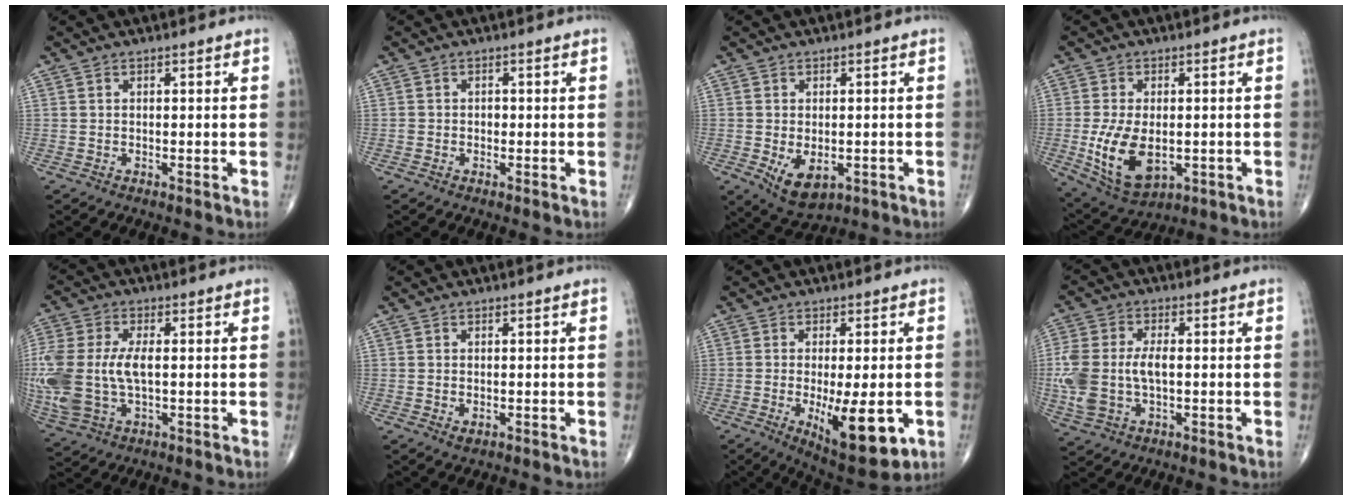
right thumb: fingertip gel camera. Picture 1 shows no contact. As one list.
[{"total": 1.1, "force": [-0.2, 1.0, 0.5], "torque": [-0.003, 0.003, -0.004]}, {"total": 6.9, "force": [-1.8, 4.0, 5.3], "torque": [-0.077, -0.009, -0.015]}, {"total": 11.9, "force": [-2.0, 6.7, 9.6], "torque": [-0.175, -0.011, -0.019]}, {"total": 17.5, "force": [-0.6, 10.0, 14.4], "torque": [-0.371, -0.004, 0.000]}, {"total": 1.3, "force": [-0.4, 0.7, 1.0], "torque": [-0.017, -0.002, -0.002]}, {"total": 13.3, "force": [-3.4, 4.6, 12.0], "torque": [-0.175, -0.019, -0.038]}, {"total": 11.6, "force": [-0.7, 6.7, 9.4], "torque": [-0.222, 0.010, -0.008]}]